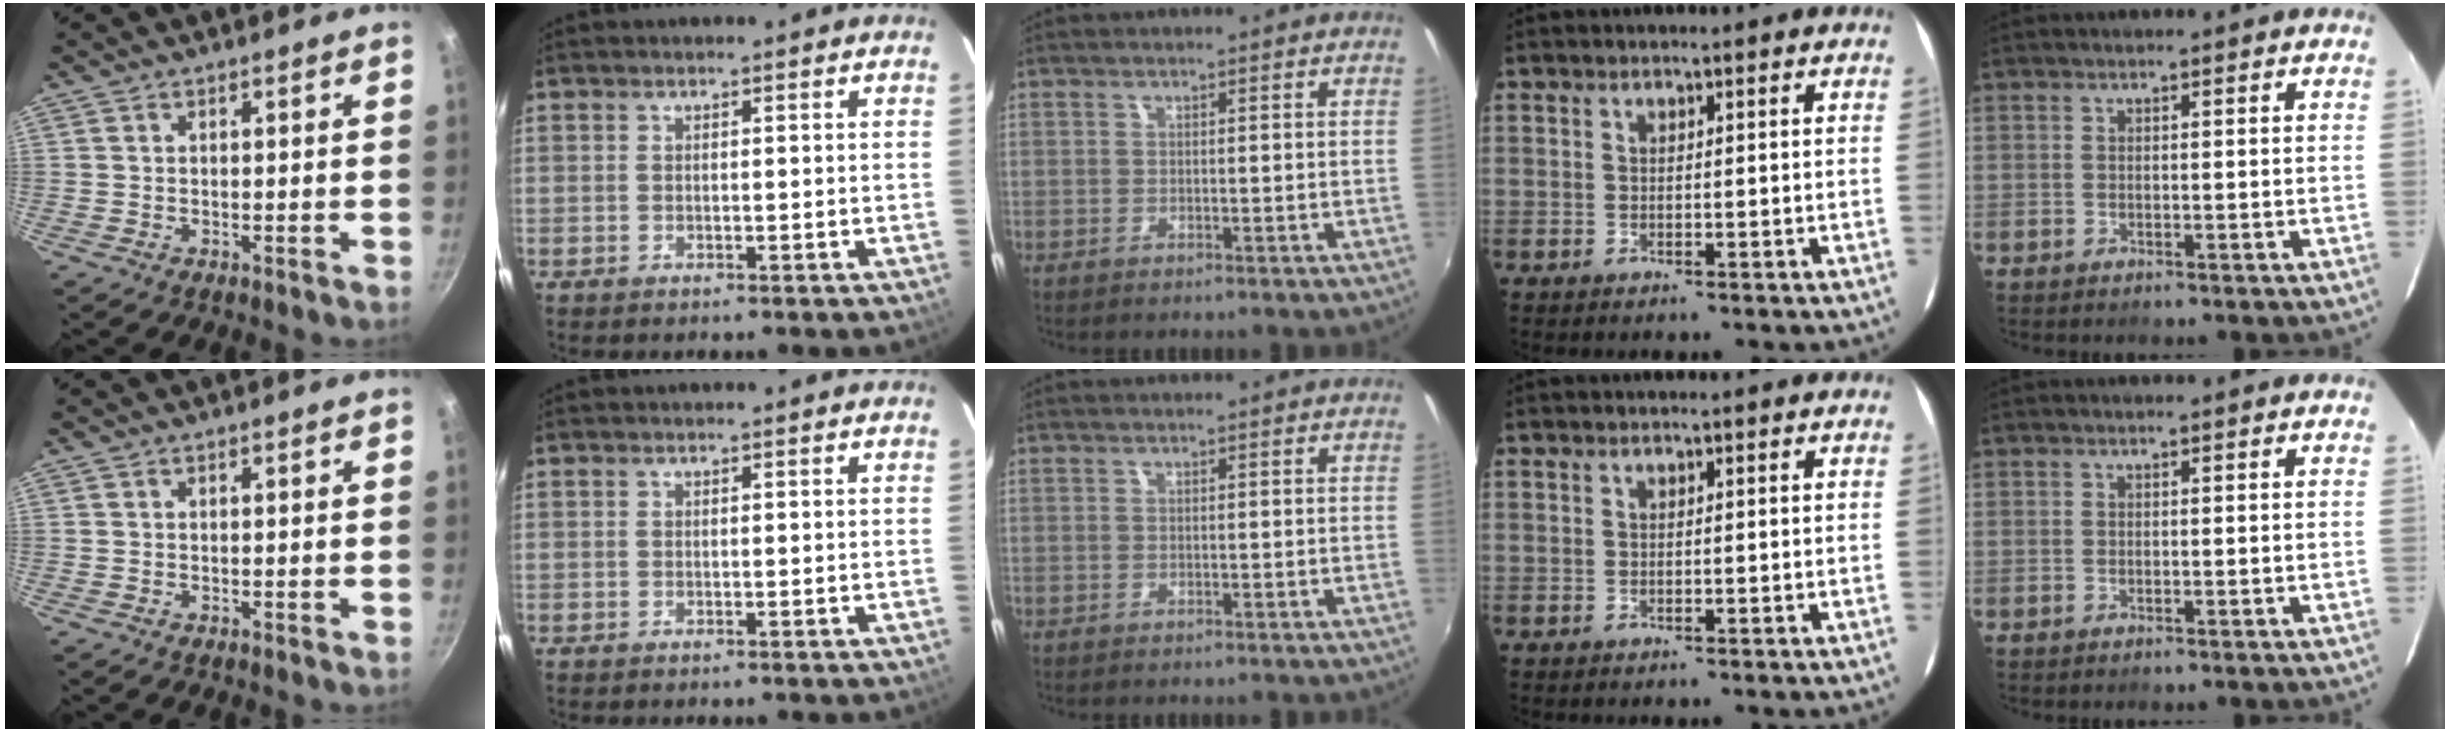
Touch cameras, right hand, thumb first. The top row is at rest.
{}